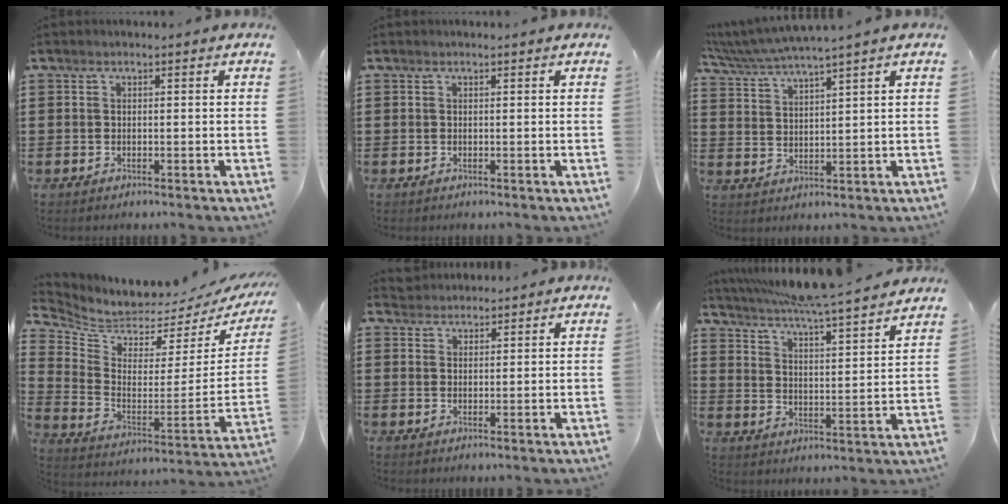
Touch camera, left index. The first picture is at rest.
{"total": 0.0}
{"total": 3.8, "force": [3.5, -0.6, 1.5], "torque": [-0.043, -0.021, 0.058]}
{"total": 3.4, "force": [3.3, 0.9, 0.5], "torque": [-0.041, -0.055, 0.052]}
{"total": 1.9, "force": [1.8, 0.5, -0.3], "torque": [0.000, 0.003, 0.037]}
{"total": 6.5, "force": [5.9, -0.7, 2.8], "torque": [-0.078, -0.043, 0.097]}